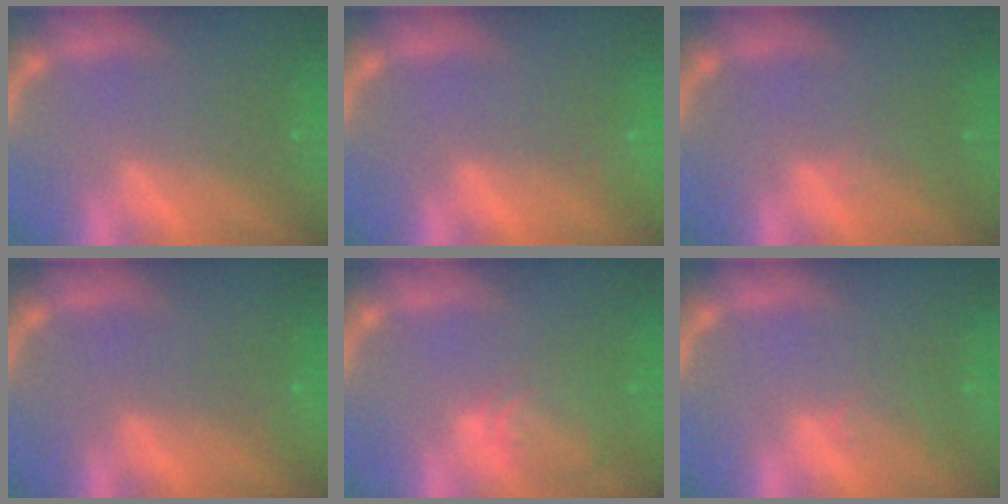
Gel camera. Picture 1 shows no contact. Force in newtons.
{"total": 1.4}
{"total": 1.0}
{"total": 0.9}
{"total": 4.0}
{"total": 1.5}